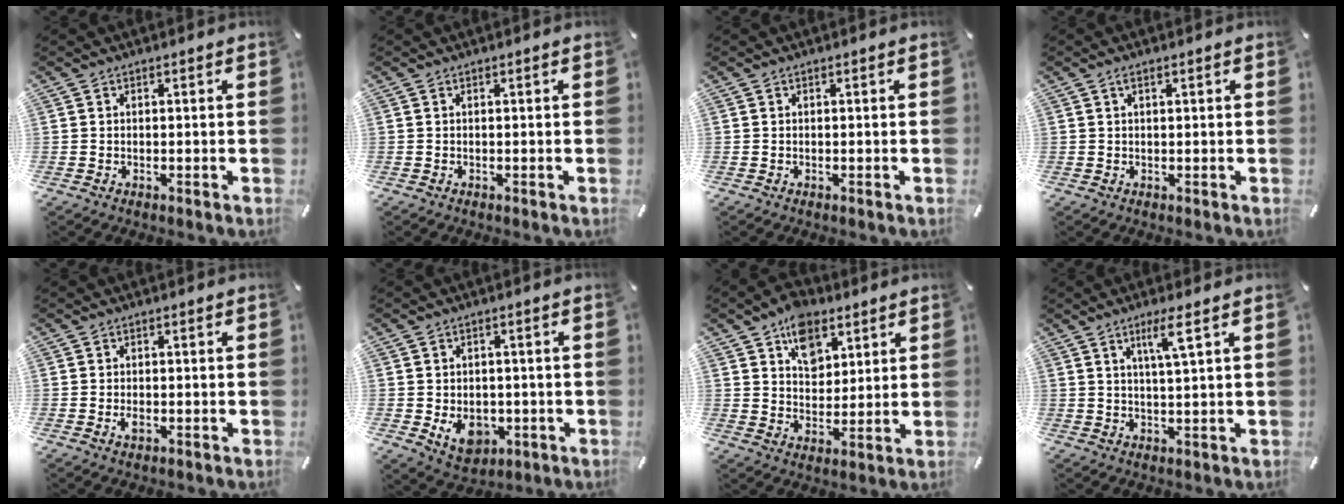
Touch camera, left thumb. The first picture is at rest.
{"total": 0.0}
{"total": 0.0}
{"total": 1.2, "force": [0.5, 0.5, 0.9], "torque": [-0.019, 0.002, 0.009]}
{"total": 1.6, "force": [-0.5, 0.9, 1.2], "torque": [-0.023, 0.000, -0.009]}
{"total": 7.5, "force": [-1.9, 6.0, 4.0], "torque": [-0.052, 0.002, -0.033]}
{"total": 9.8, "force": [5.5, 7.0, 4.1], "torque": [-0.049, -0.027, 0.096]}
{"total": 5.6, "force": [2.7, 0.1, 4.9], "torque": [-0.095, -0.003, 0.040]}